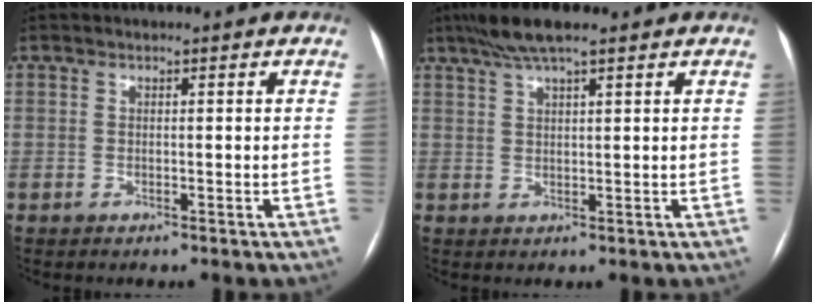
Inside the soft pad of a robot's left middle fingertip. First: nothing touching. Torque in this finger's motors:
{"motor_torque": [0.75, -0.81, 0.35, 0.11]}